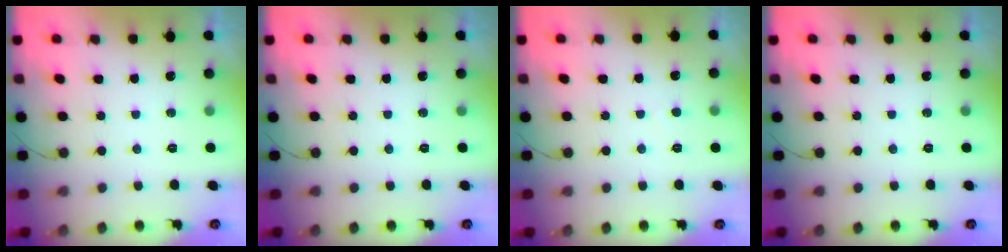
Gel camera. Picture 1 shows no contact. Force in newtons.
{"total": 0.0}
{"total": 2.0, "press": 2.0, "slide": 0.1}
{"total": 0.0}